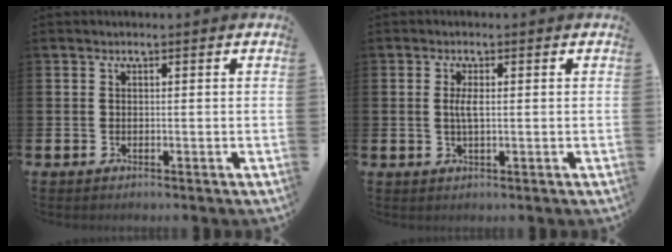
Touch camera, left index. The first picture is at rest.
{"total": 2.1, "force": [0.3, 0.7, 2.0], "torque": [-0.032, 0.001, 0.001]}